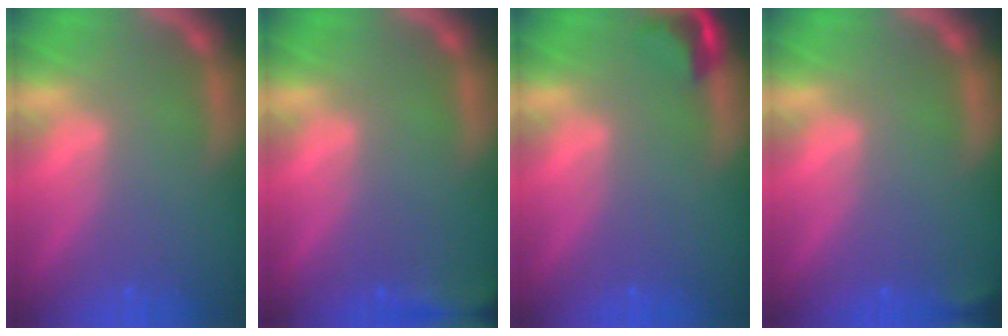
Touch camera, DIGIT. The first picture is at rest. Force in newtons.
{"total": 6.0}
{"total": 2.4}
{"total": 1.4}